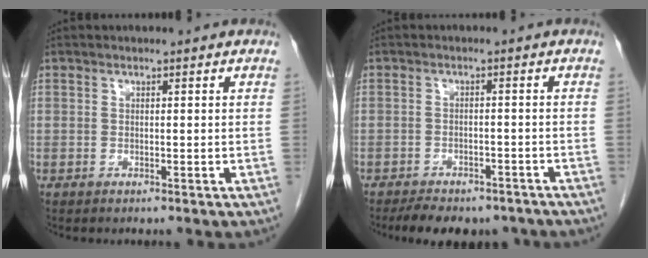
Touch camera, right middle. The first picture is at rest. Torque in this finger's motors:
{"motor_torque": [0.83, -1.31, 0.13, 0.04]}